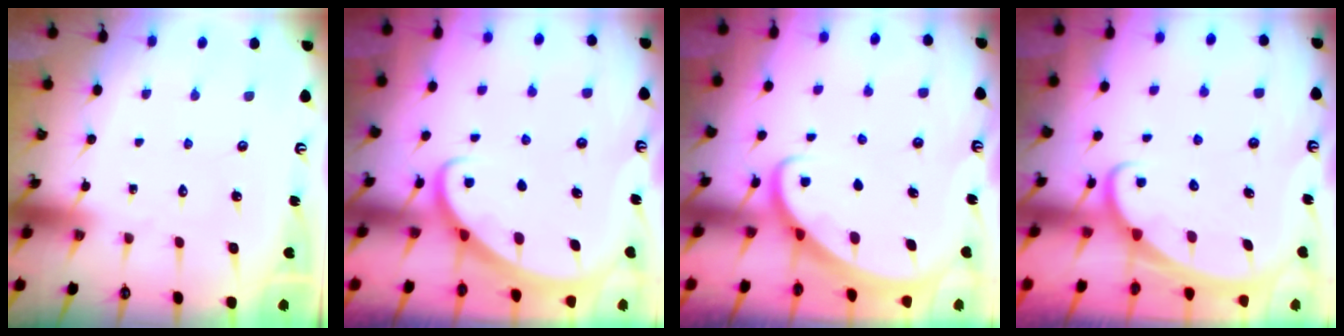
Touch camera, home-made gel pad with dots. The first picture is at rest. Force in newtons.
{"total": 2.7, "press": 2.7, "slide": 0.2}
{"total": 2.6, "press": 2.6, "slide": 0.2}
{"total": 2.1, "press": 2.1, "slide": 0.2}